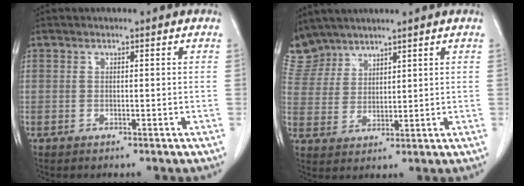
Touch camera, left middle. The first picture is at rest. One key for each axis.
{"total": 7.0, "fx": 6.5, "fy": 2.6, "fz": -0.1, "tx": -0.004, "ty": 0.005, "tz": 0.144}